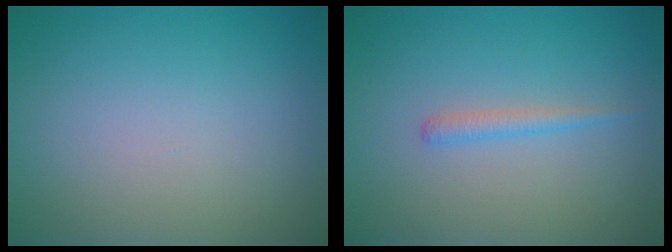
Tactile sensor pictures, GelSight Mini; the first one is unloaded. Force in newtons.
{"total": 1.2, "press": 1.2, "slide": 0.0}